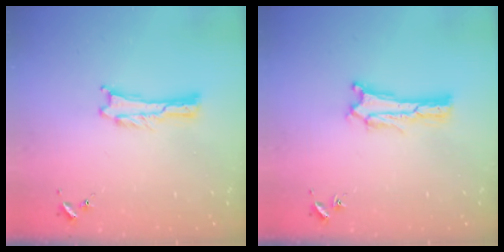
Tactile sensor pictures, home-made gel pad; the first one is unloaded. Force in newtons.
{"total": 0.6, "press": 0.5, "slide": 0.2}